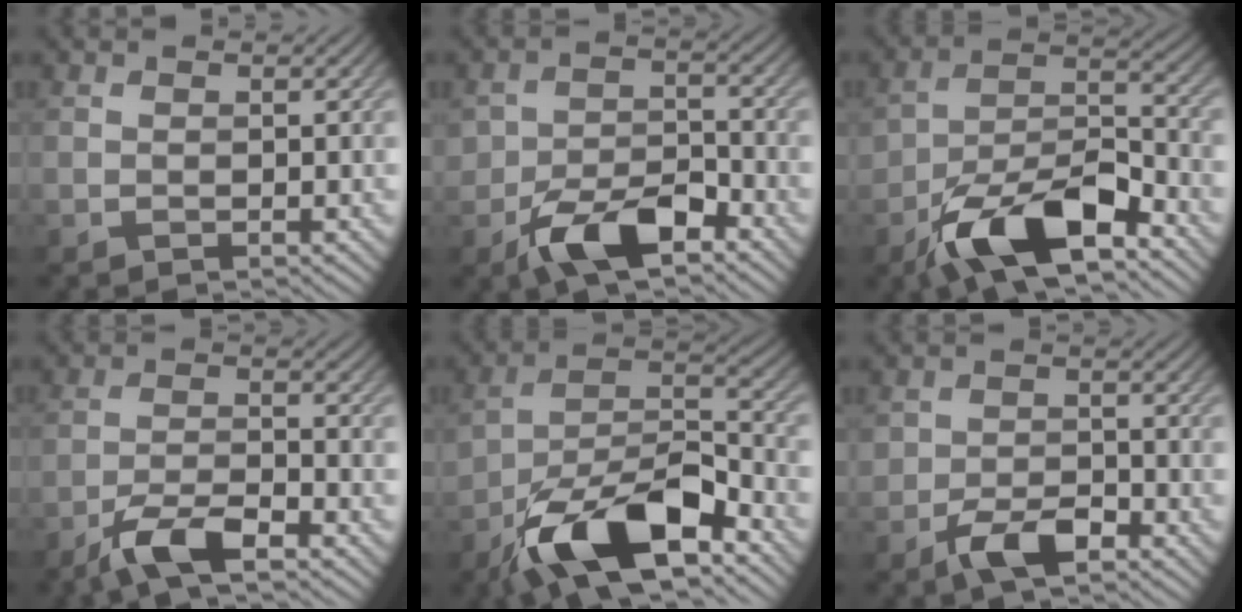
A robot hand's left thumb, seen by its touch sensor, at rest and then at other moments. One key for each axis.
{"total": 7.7, "fx": -4.6, "fy": 3.9, "fz": 4.8, "tx": -0.081, "ty": 0.003, "tz": -0.092}
{"total": 12.5, "fx": -7.8, "fy": 5.1, "fz": 8.3, "tx": -0.147, "ty": -0.002, "tz": -0.154}
{"total": 6.6, "fx": -4.7, "fy": 1.6, "fz": 4.4, "tx": -0.091, "ty": -0.001, "tz": -0.091}
{"total": 14.6, "fx": -8.9, "fy": 5.8, "fz": 9.9, "tx": -0.179, "ty": -0.004, "tz": -0.174}
{"total": 4.6, "fx": -2.8, "fy": 2.4, "fz": 2.8, "tx": -0.048, "ty": -0.002, "tz": -0.055}